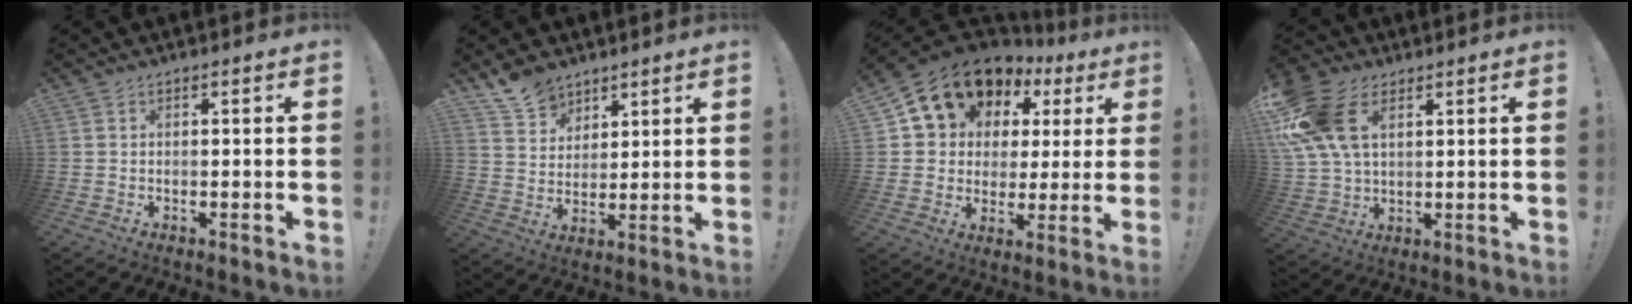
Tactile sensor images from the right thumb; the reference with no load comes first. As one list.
[{"total": 9.2, "force": [7.3, 5.2, 2.0], "torque": [-0.037, -0.049, 0.142]}, {"total": 12.7, "force": [8.0, 9.1, 3.8], "torque": [-0.071, -0.057, 0.157]}, {"total": 17.5, "force": [6.6, 10.9, 11.9], "torque": [-0.249, -0.012, 0.125]}]